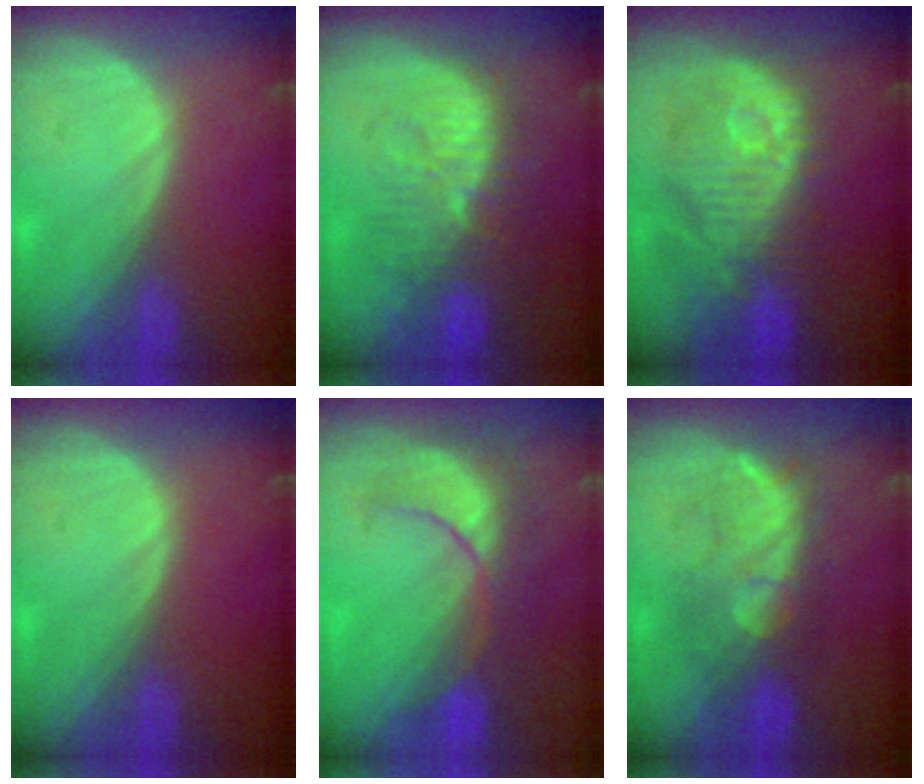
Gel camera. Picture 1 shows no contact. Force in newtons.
{"total": 10.4, "press": 9.6, "slide": 3.8}
{"total": 11.6, "press": 10.7, "slide": 4.4}
{"total": 0.0}
{"total": 8.1, "press": 8.0, "slide": 1.0}
{"total": 8.3, "press": 8.3, "slide": 0.1}